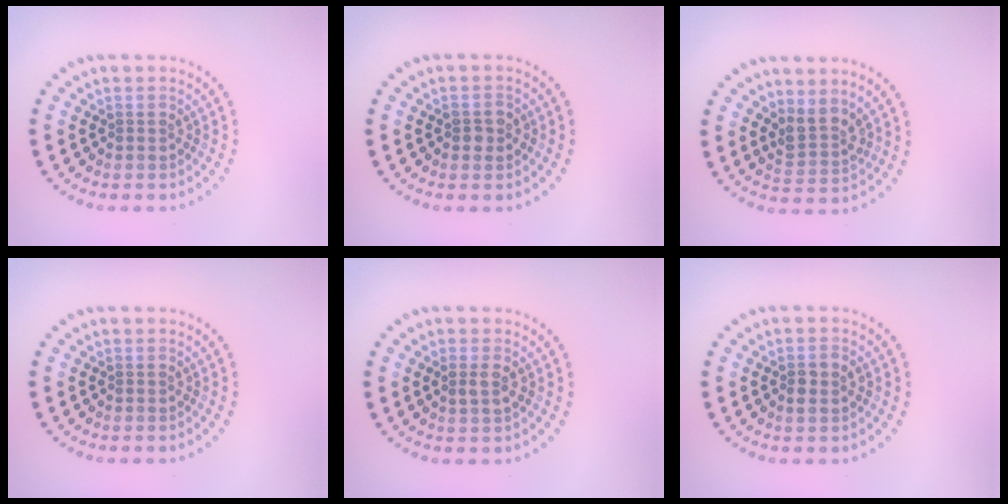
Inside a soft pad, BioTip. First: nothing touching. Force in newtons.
{"total": 1.5, "press": 1.5, "slide": 0.1}
{"total": 2.6, "press": 1.9, "slide": 1.8}
{"total": 0.0}
{"total": 1.5, "press": 1.4, "slide": 0.4}
{"total": 1.7, "press": 1.7, "slide": 0.4}